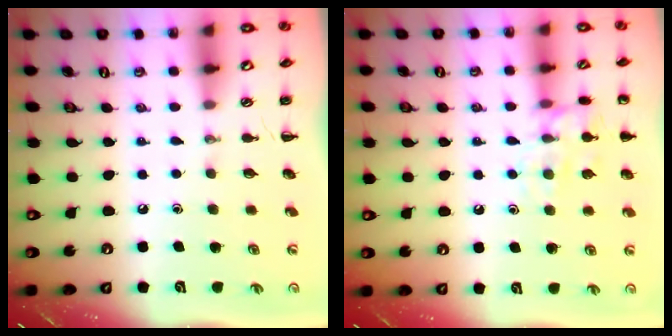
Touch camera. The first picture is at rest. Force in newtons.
{"total": 11.7, "press": 11.7, "slide": 0.7}